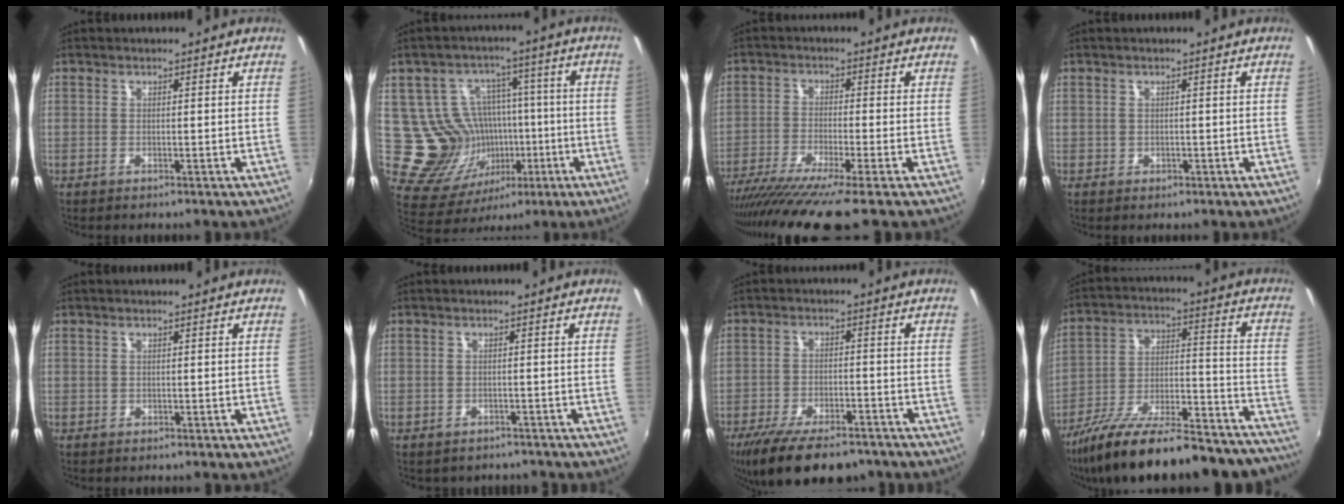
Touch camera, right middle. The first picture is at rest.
{"total": 13.6, "force": [-1.1, 12.6, 5.1], "torque": [-0.105, 0.010, 0.012]}
{"total": 11.3, "force": [-8.9, -1.5, 6.8], "torque": [-0.139, -0.053, -0.154]}
{"total": 0.0}
{"total": 0.6, "force": [0.3, -0.5, -0.2], "torque": [0.008, -0.003, 0.004]}
{"total": 2.5, "force": [-2.2, 1.0, 0.6], "torque": [-0.017, -0.015, -0.026]}
{"total": 16.4, "force": [-12.4, 5.6, 9.2], "torque": [-0.190, -0.043, -0.191]}
{"total": 30.4, "force": [-25.6, 7.3, 14.7], "torque": [-0.223, -0.013, -0.360]}